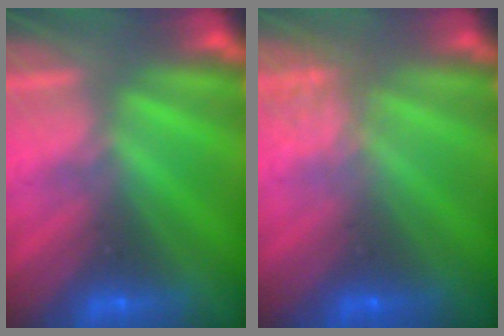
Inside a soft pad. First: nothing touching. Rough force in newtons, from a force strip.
{"total": 1.8}